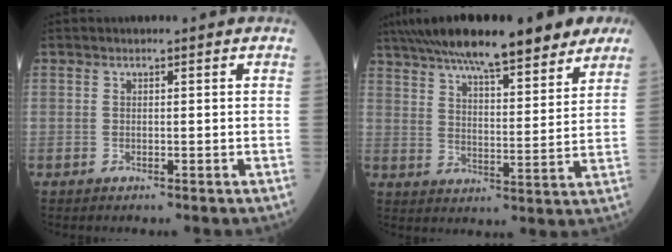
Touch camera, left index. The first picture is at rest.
{"total": 21.2, "force": [16.3, 4.1, 13.0], "torque": [-0.209, 0.035, 0.231]}